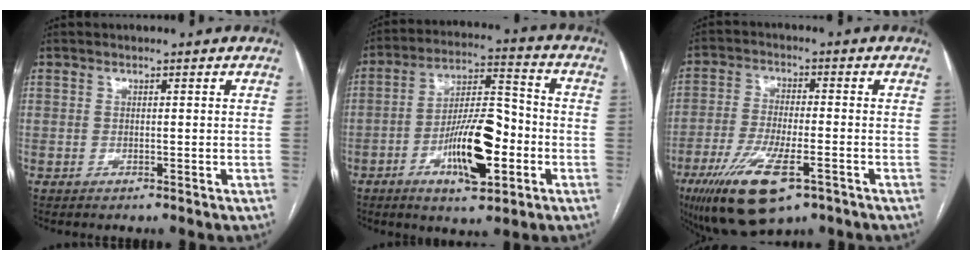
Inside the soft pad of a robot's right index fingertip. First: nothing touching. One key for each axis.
{"total": 13.3, "fx": -4.5, "fy": 3.8, "fz": 11.9, "tx": -0.212, "ty": 0.009, "tz": -0.073}
{"total": 13.2, "fx": -7.1, "fy": 3.7, "fz": 10.5, "tx": -0.203, "ty": -0.022, "tz": -0.117}